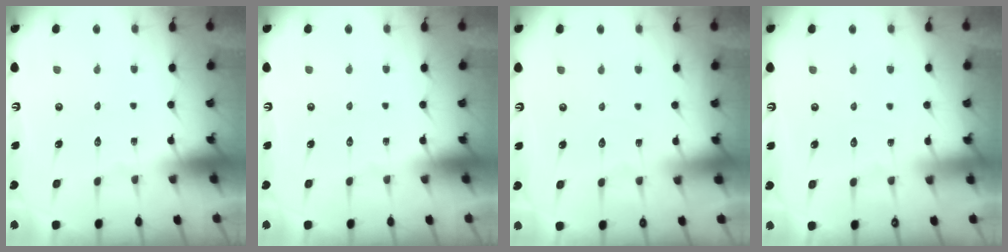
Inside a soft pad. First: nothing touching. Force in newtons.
{"total": 0.0}
{"total": 2.7, "press": 2.7, "slide": 0.3}
{"total": 3.1, "press": 3.1, "slide": 0.5}